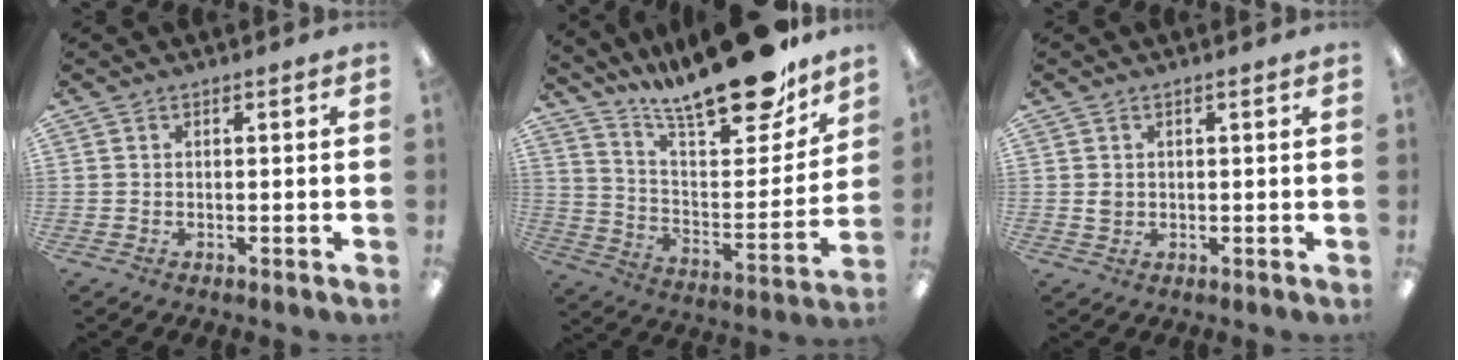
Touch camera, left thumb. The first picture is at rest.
{"total": 23.2, "force": [18.7, 6.2, 12.2], "torque": [-0.179, -0.133, 0.313]}
{"total": 1.6, "force": [0.4, 1.4, 0.8], "torque": [-0.009, 0.001, 0.005]}